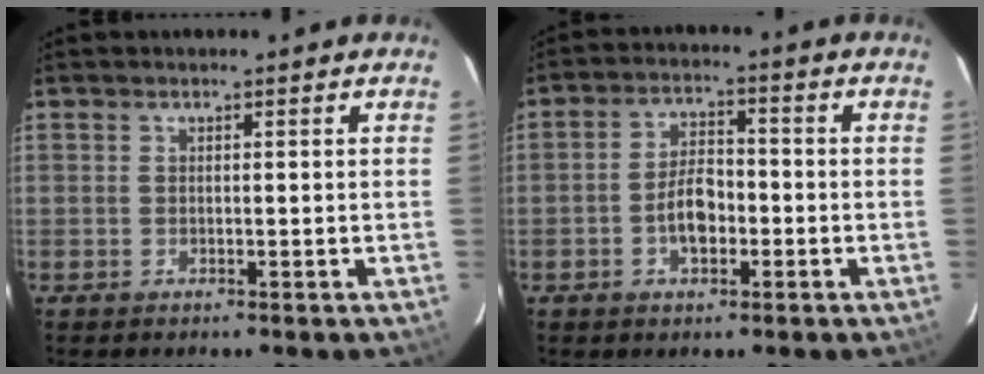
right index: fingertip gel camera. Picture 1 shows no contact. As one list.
[{"total": 6.3, "force": [-2.1, 3.3, 4.9], "torque": [-0.095, 0.012, -0.032]}]